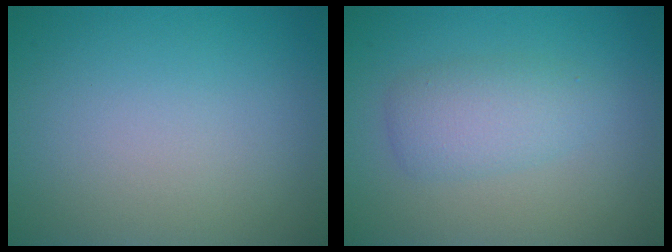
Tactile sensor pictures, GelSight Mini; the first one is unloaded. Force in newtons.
{"total": 3.1, "press": 3.1, "slide": 0.1}